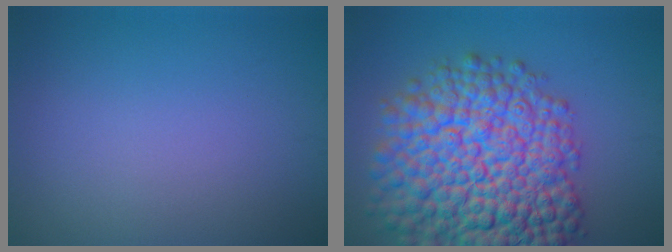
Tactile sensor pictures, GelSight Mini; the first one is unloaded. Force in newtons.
{"total": 15.2, "press": 15.2, "slide": 0.7}